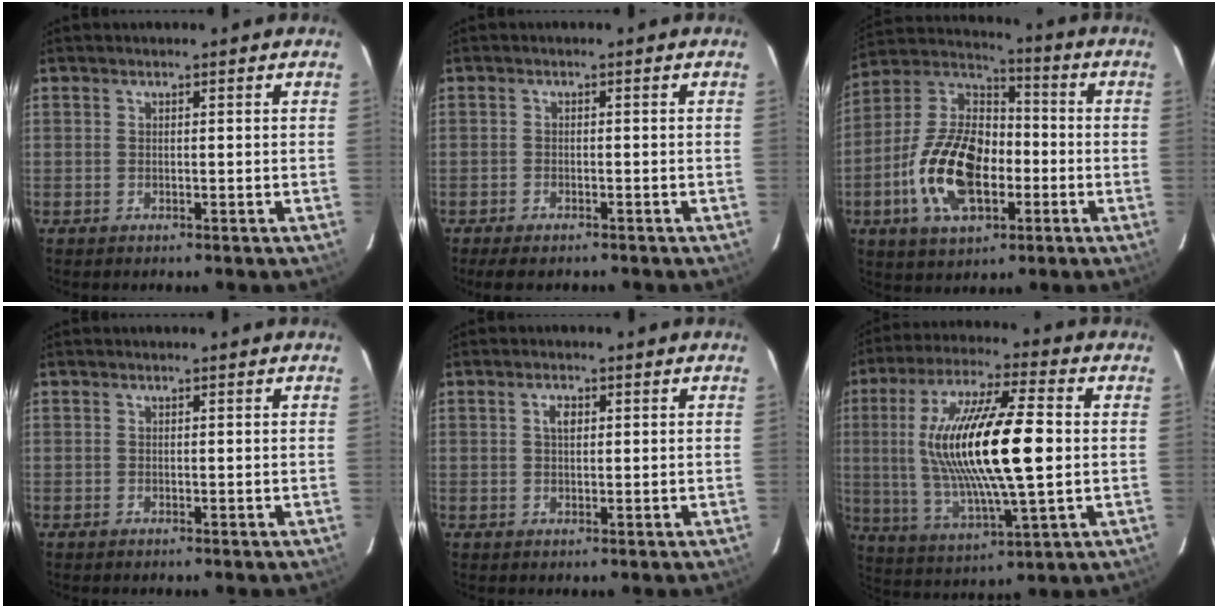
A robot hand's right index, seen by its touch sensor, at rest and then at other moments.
{"total": 4.1, "force": [-3.3, 1.3, 1.9], "torque": [-0.051, -0.016, -0.056]}
{"total": 18.5, "force": [-5.3, 10.5, 14.2], "torque": [-0.297, 0.011, -0.092]}
{"total": 0.0}
{"total": 2.0, "force": [0.6, 1.2, 1.5], "torque": [-0.027, 0.006, 0.010]}
{"total": 20.8, "force": [1.4, 4.5, 20.3], "torque": [-0.380, 0.001, 0.033]}